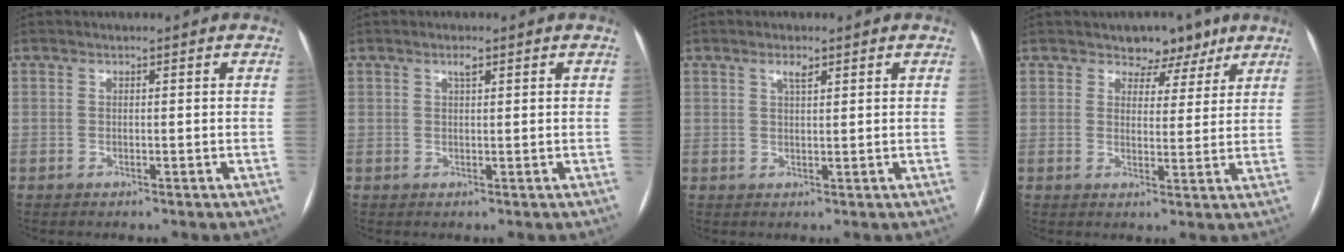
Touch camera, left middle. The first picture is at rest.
{"total": 1.1, "force": [0.7, 0.2, 0.9], "torque": [-0.017, 0.002, 0.012]}
{"total": 1.8, "force": [1.1, 0.4, 1.4], "torque": [-0.027, 0.003, 0.021]}
{"total": 5.3, "force": [3.9, 3.4, 1.2], "torque": [0.001, 0.001, 0.051]}